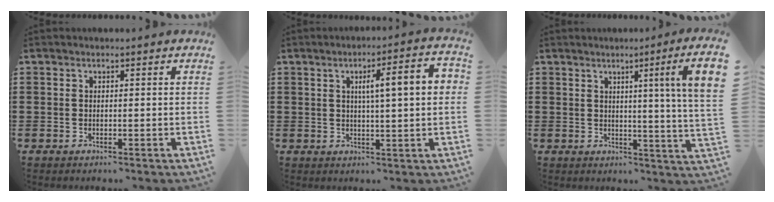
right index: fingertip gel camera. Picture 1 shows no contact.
{"total": 6.7, "force": [1.2, 1.2, 6.5], "torque": [-0.107, -0.003, 0.011]}
{"total": 5.9, "force": [1.9, -1.5, 5.3], "torque": [-0.092, -0.020, 0.021]}